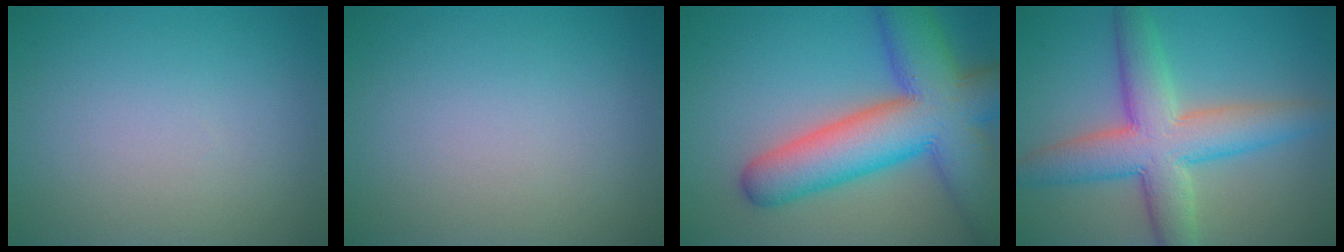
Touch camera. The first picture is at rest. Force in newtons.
{"total": 0.0}
{"total": 12.6, "press": 12.6, "slide": 0.4}
{"total": 8.1, "press": 8.1, "slide": 0.4}